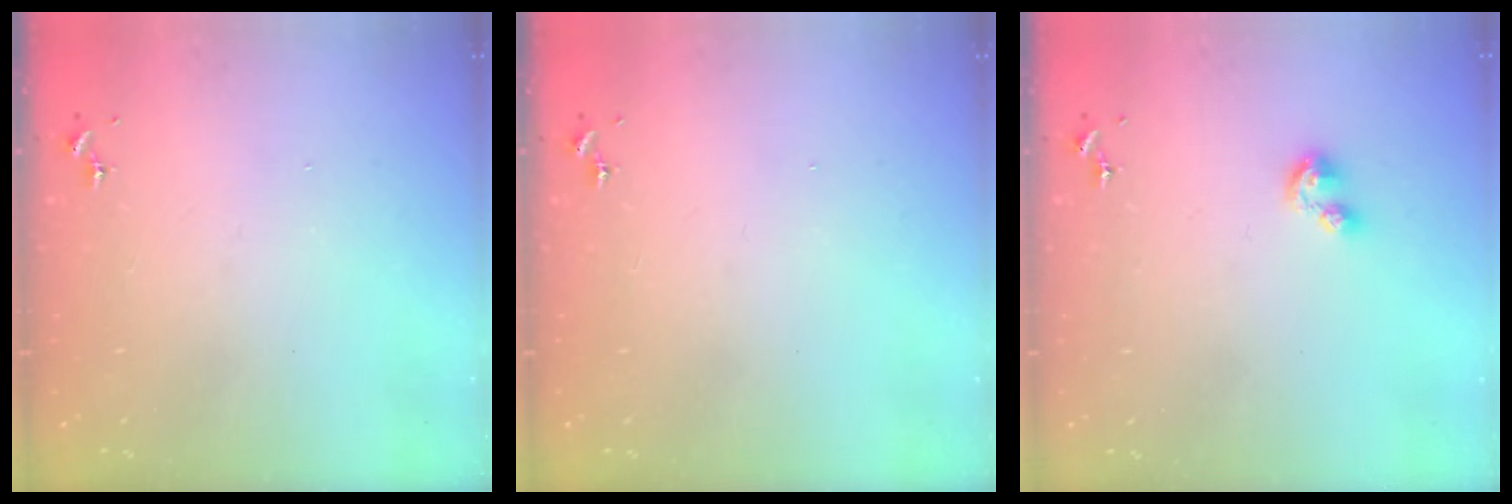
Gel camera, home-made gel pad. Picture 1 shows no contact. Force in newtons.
{"total": 0.0}
{"total": 5.1, "press": 5.1, "slide": 0.6}